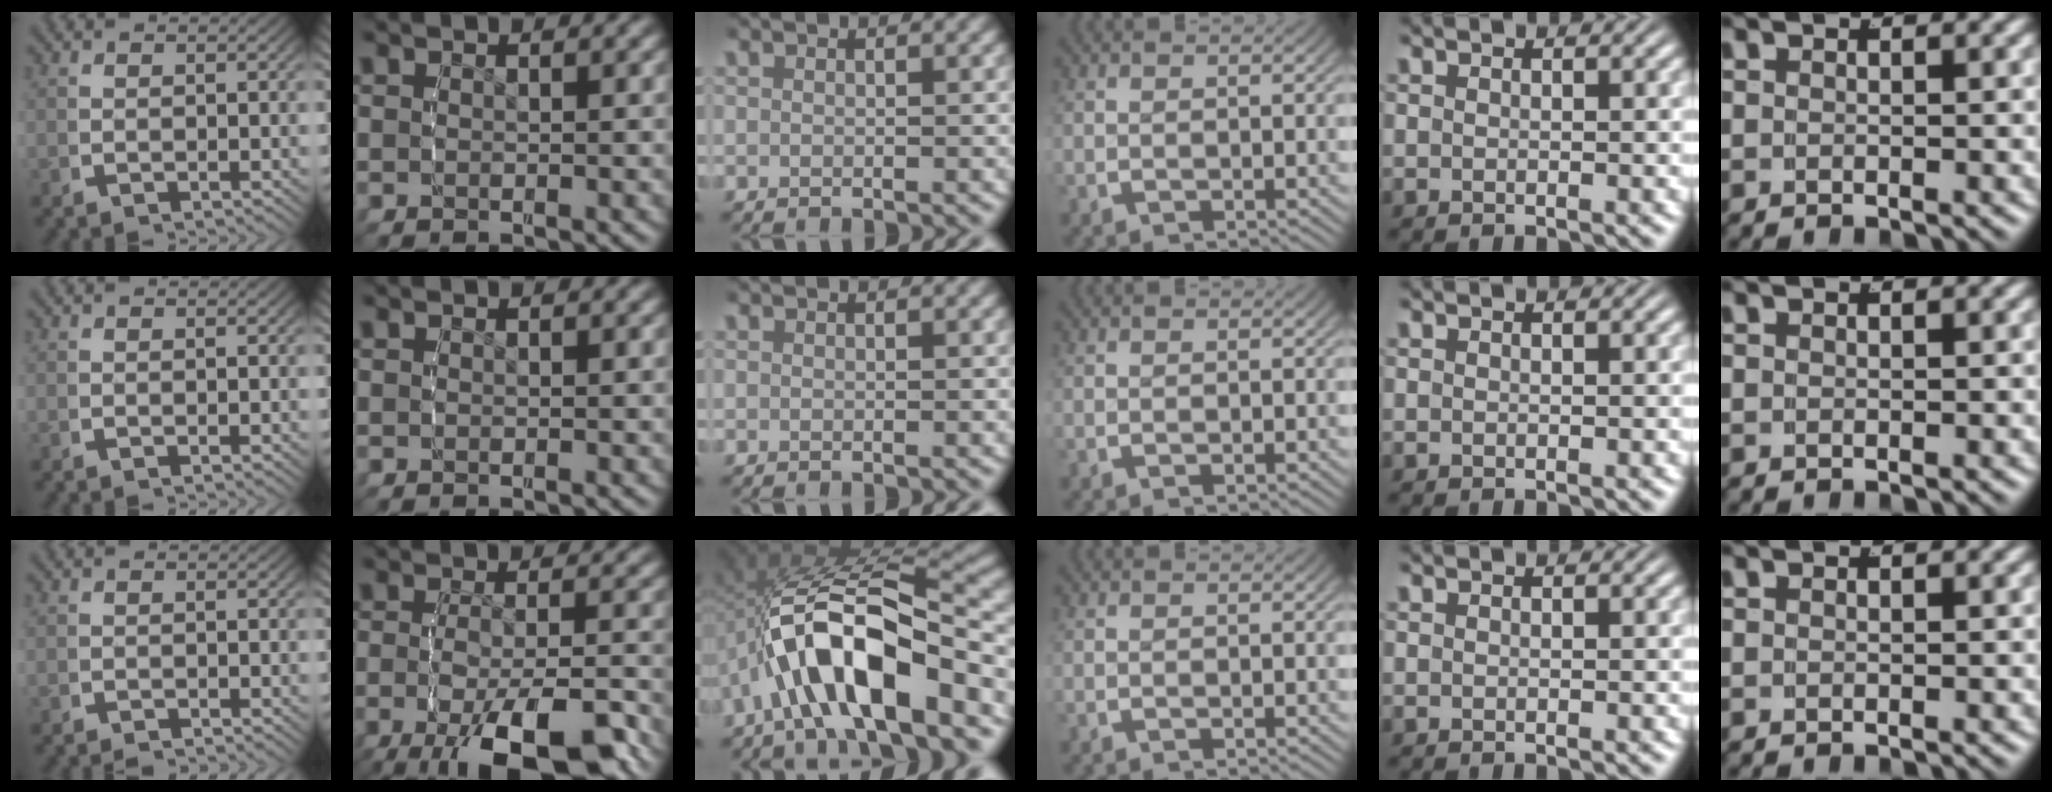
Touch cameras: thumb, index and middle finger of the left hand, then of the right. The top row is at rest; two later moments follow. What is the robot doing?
{"motion": "grasp_and_lifting", "object": "bottle cap"}